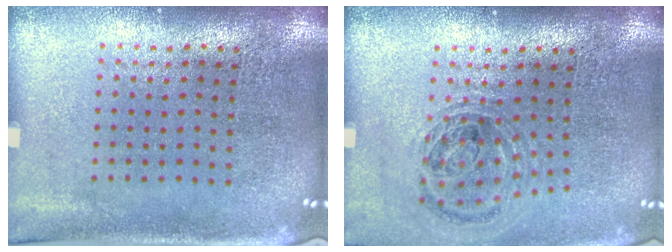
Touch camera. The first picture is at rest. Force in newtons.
{"total": 1.0, "press": 1.0, "slide": 0.2}